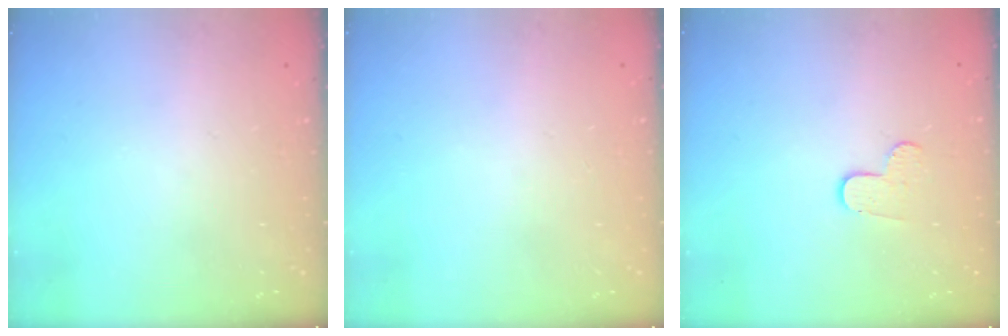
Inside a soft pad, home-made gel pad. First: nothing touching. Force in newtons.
{"total": 0.6, "press": 0.6, "slide": 0.2}
{"total": 6.0, "press": 6.0, "slide": 0.5}